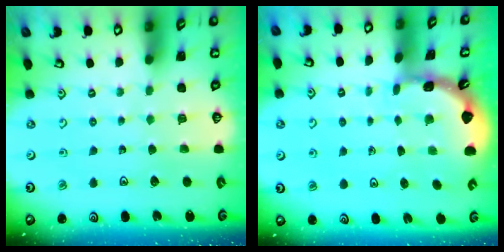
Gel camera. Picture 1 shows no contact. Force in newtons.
{"total": 1.7, "press": 1.7, "slide": 0.1}